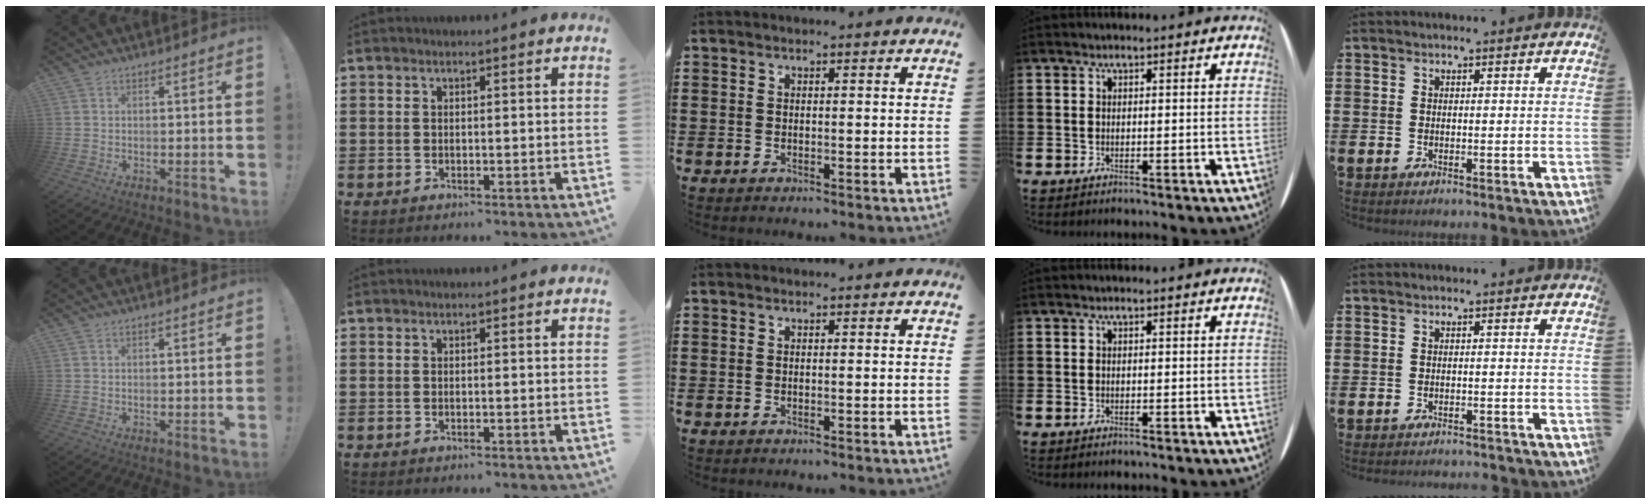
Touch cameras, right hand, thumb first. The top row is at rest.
{"little": {"total": 1.0, "force": [-1.0, -0.1, -0.1], "torque": [-0.001, 0.001, -0.021]}}